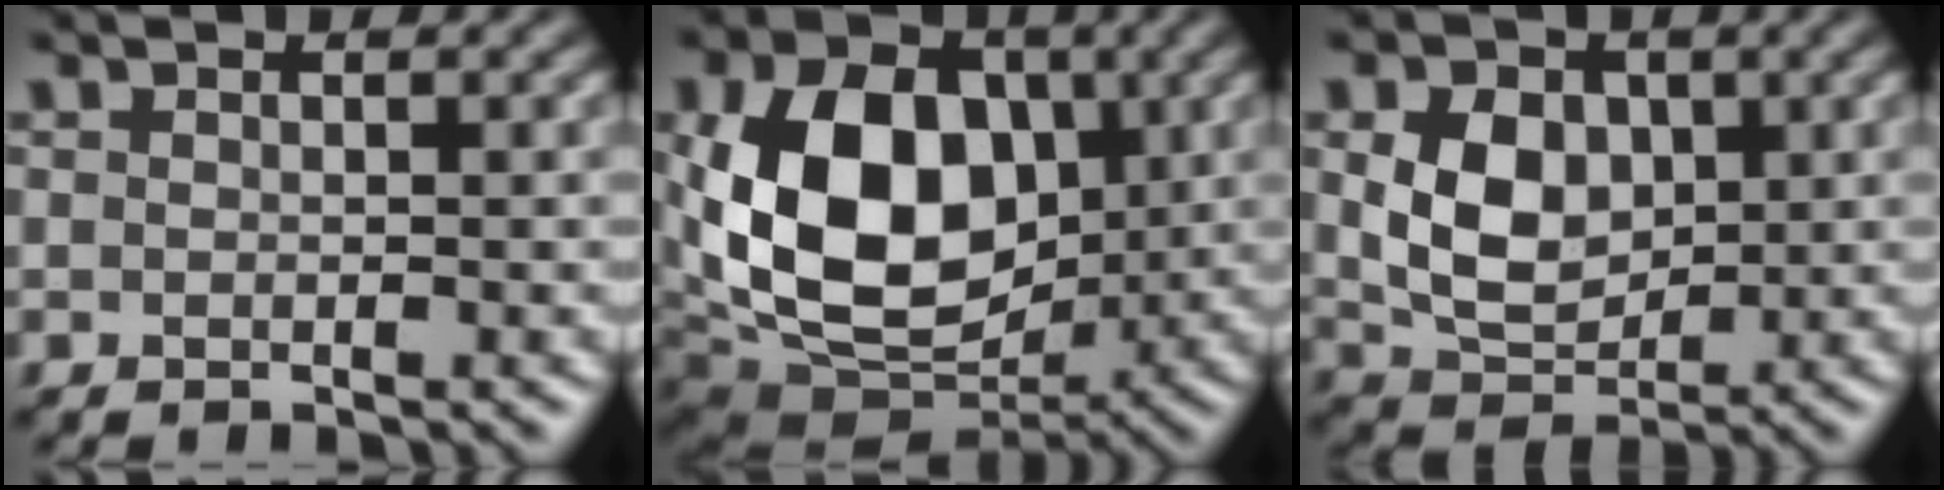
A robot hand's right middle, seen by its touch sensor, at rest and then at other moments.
{"total": 13.2, "force": [1.0, 9.1, 9.6], "torque": [-0.180, -0.001, 0.014]}
{"total": 5.6, "force": [0.9, 4.1, 3.7], "torque": [-0.078, -0.005, 0.018]}